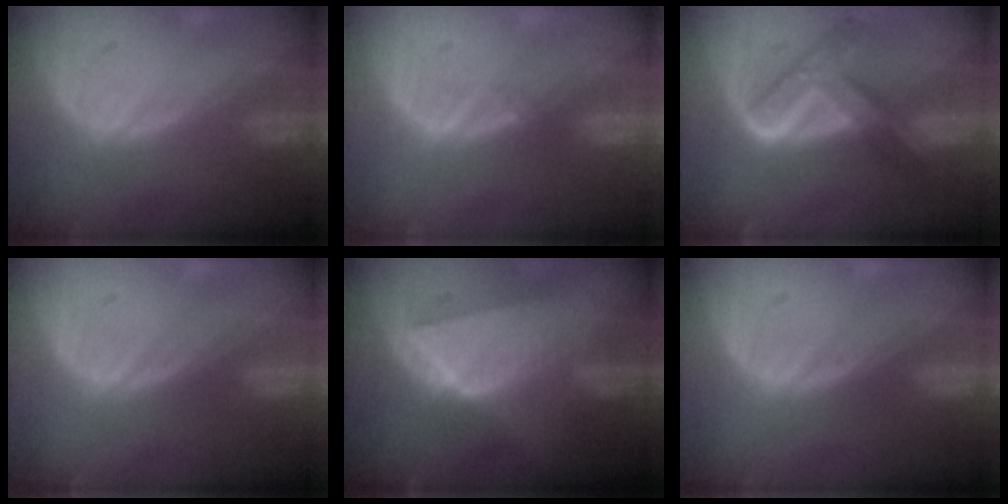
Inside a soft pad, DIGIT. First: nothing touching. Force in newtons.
{"total": 0.7, "press": 0.5, "slide": 0.4}
{"total": 7.7, "press": 6.5, "slide": 4.1}
{"total": 0.0}
{"total": 8.8, "press": 7.9, "slide": 3.9}
{"total": 0.0}